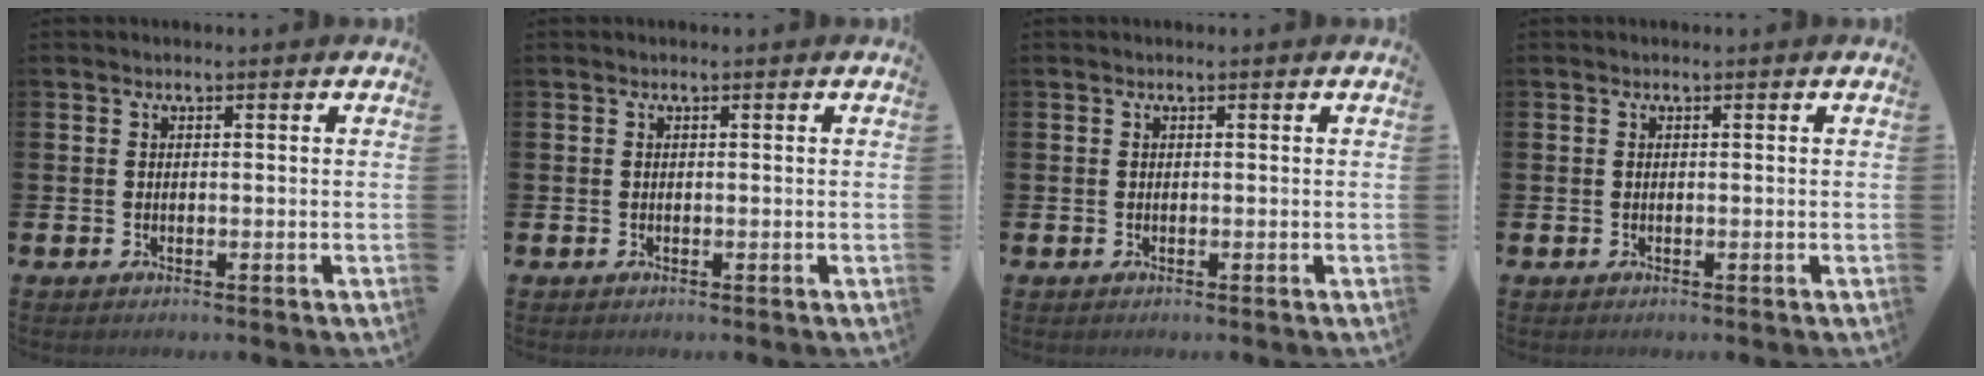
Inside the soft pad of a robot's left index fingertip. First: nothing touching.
{"total": 0.0}
{"total": 0.0}
{"total": 0.0}